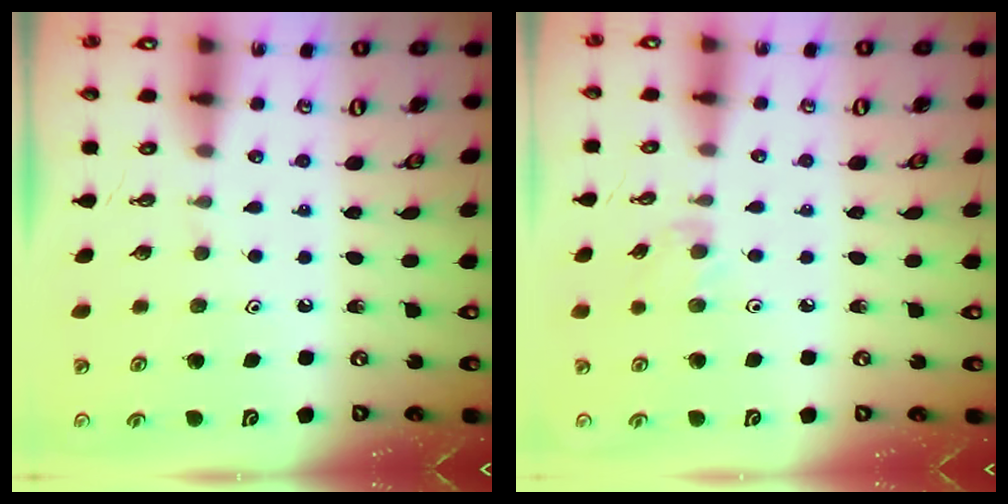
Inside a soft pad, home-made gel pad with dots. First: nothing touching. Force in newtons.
{"total": 2.3, "press": 2.3, "slide": 0.4}